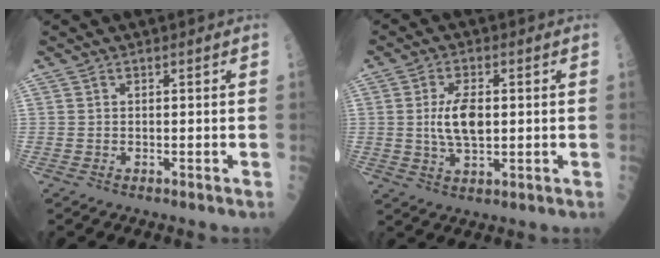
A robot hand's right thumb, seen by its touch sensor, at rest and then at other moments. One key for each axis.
{"total": 7.3, "fx": 0.4, "fy": 3.4, "fz": 6.4, "tx": -0.118, "ty": -0.003, "tz": 0.008}